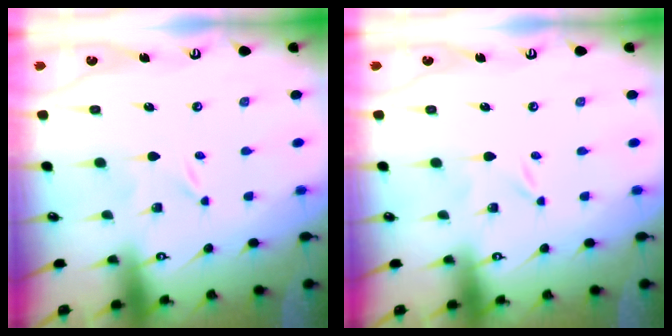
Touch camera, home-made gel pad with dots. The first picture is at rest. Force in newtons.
{"total": 0.0}